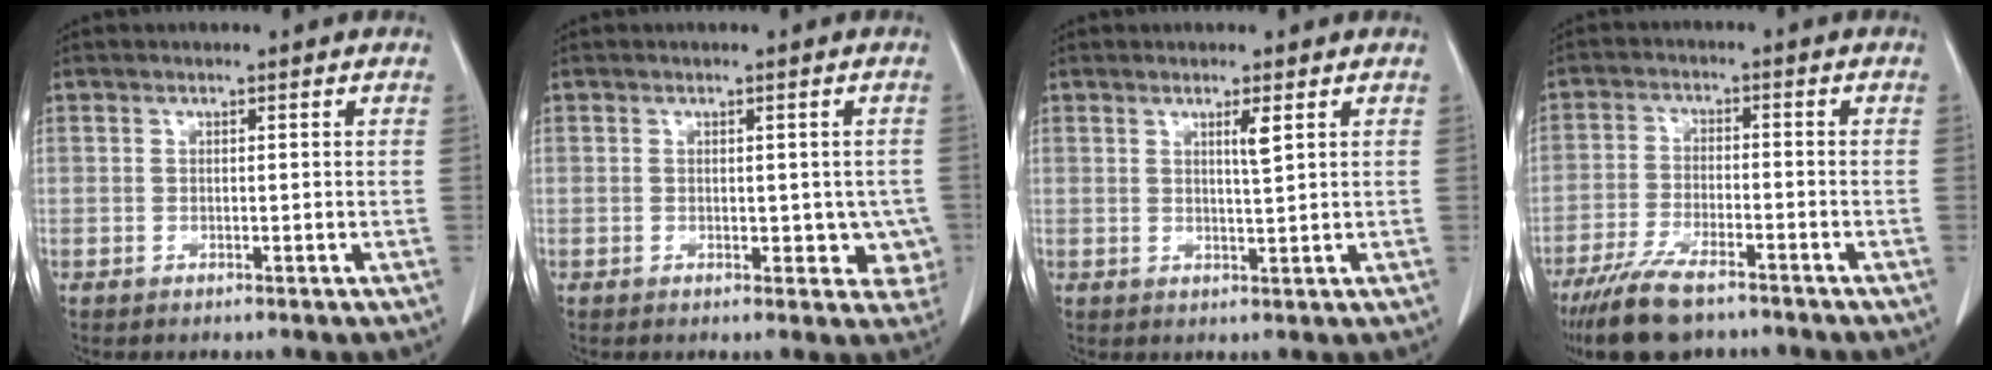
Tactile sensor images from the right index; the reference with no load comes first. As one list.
[{"total": 4.2, "force": [-0.2, 2.7, 3.2], "torque": [-0.016, 0.005, 0.003]}, {"total": 2.2, "force": [1.0, -0.2, 1.9], "torque": [-0.038, -0.005, 0.019]}, {"total": 10.0, "force": [-7.6, 2.6, 5.9], "torque": [-0.111, -0.022, -0.132]}]